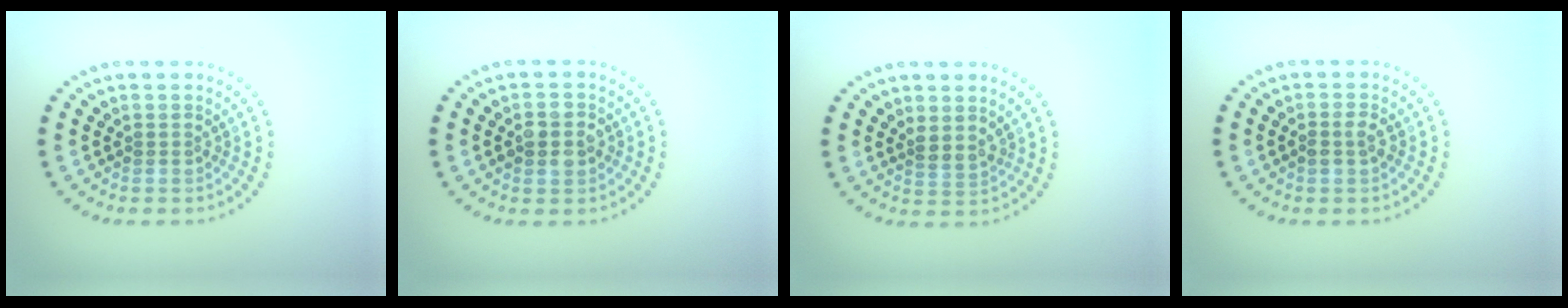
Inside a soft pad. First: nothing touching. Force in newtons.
{"total": 2.8, "press": 2.8, "slide": 0.1}
{"total": 1.4, "press": 1.0, "slide": 0.9}
{"total": 1.5, "press": 1.5, "slide": 0.2}